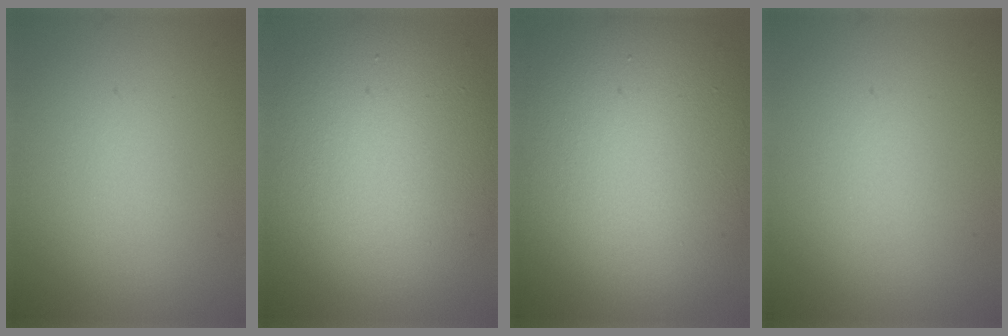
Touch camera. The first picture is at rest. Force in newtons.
{"total": 11.8, "press": 11.8, "slide": 0.5}
{"total": 16.0, "press": 15.9, "slide": 1.3}
{"total": 0.0}